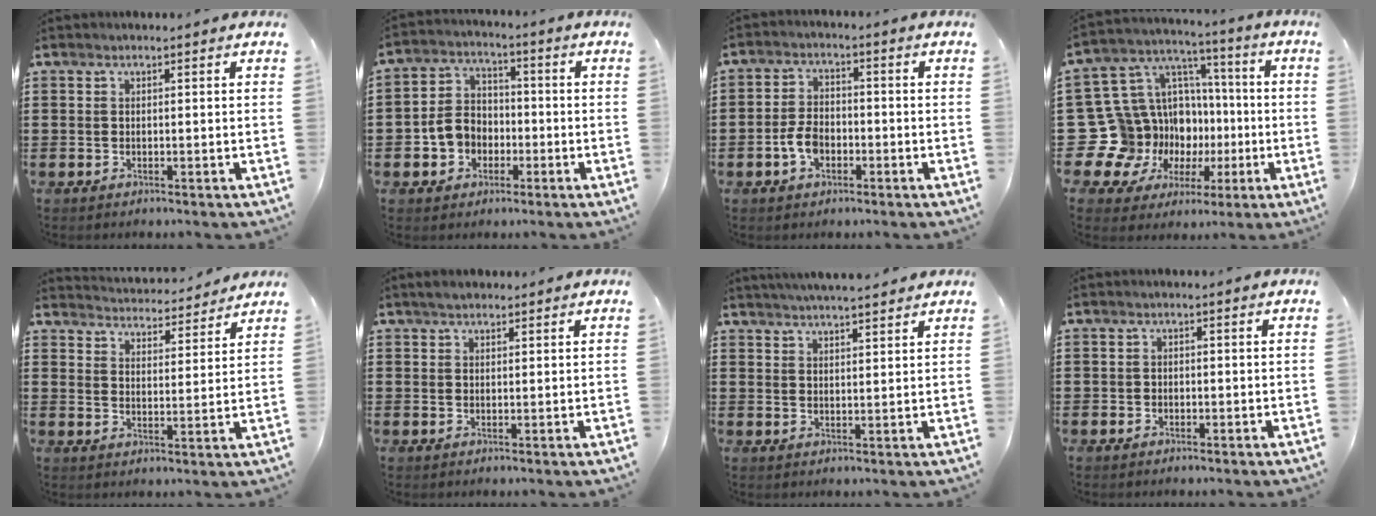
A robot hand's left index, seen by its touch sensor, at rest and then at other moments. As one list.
[{"total": 5.9, "force": [-1.9, 5.0, 2.4], "torque": [-0.069, 0.015, -0.040]}, {"total": 4.6, "force": [-1.7, 2.9, 3.1], "torque": [-0.085, -0.003, -0.040]}, {"total": 15.3, "force": [-3.5, 14.2, 4.4], "torque": [-0.149, -0.022, -0.019]}, {"total": 3.8, "force": [3.8, 0.0, -0.1], "torque": [-0.018, -0.029, 0.062]}, {"total": 1.7, "force": [1.4, 0.7, 0.5], "torque": [-0.013, 0.005, 0.027]}, {"total": 3.3, "force": [3.2, -0.2, 0.7], "torque": [-0.023, -0.009, 0.058]}, {"total": 0.9, "force": [-0.5, 0.7, 0.1], "torque": [-0.005, 0.002, -0.013]}]